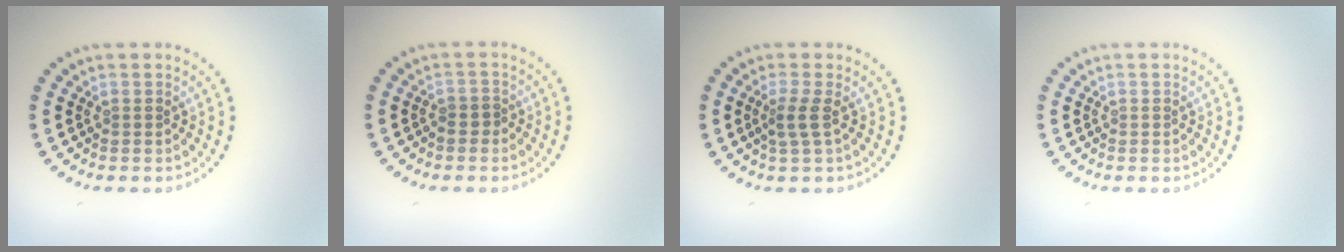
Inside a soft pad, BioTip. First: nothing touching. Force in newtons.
{"total": 0.9, "press": 0.7, "slide": 0.6}
{"total": 1.9, "press": 1.4, "slide": 1.4}
{"total": 0.0}